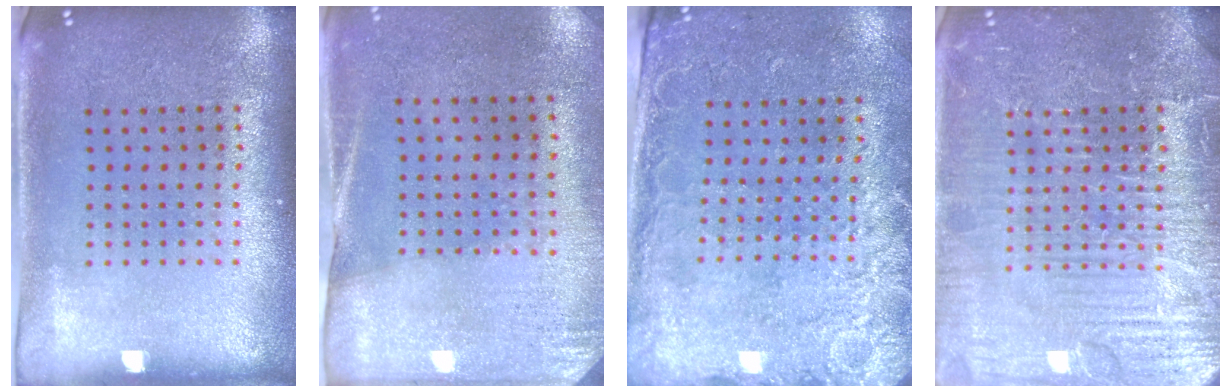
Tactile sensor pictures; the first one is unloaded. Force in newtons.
{"total": 2.6, "press": 2.2, "slide": 1.3}
{"total": 2.6, "press": 2.1, "slide": 1.5}
{"total": 7.5, "press": 7.5, "slide": 0.9}